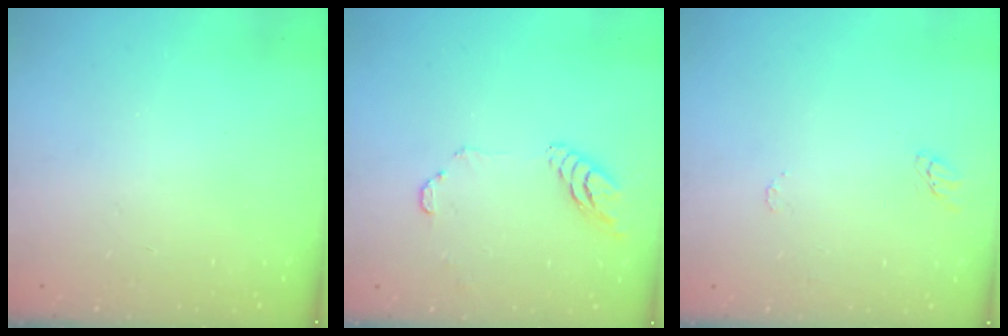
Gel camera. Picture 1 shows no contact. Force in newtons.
{"total": 7.7, "press": 7.7, "slide": 0.6}
{"total": 4.0, "press": 4.0, "slide": 0.3}